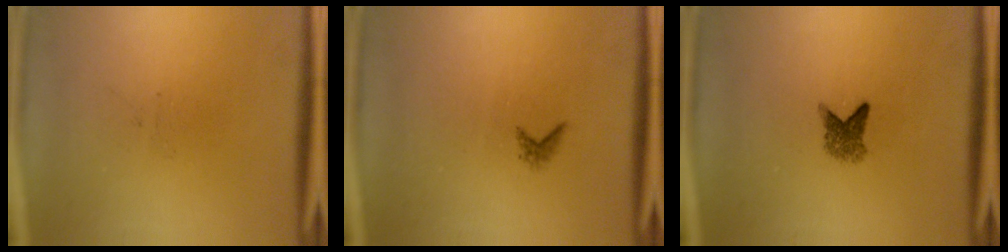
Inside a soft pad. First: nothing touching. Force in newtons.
{"total": 0.9}
{"total": 2.7}